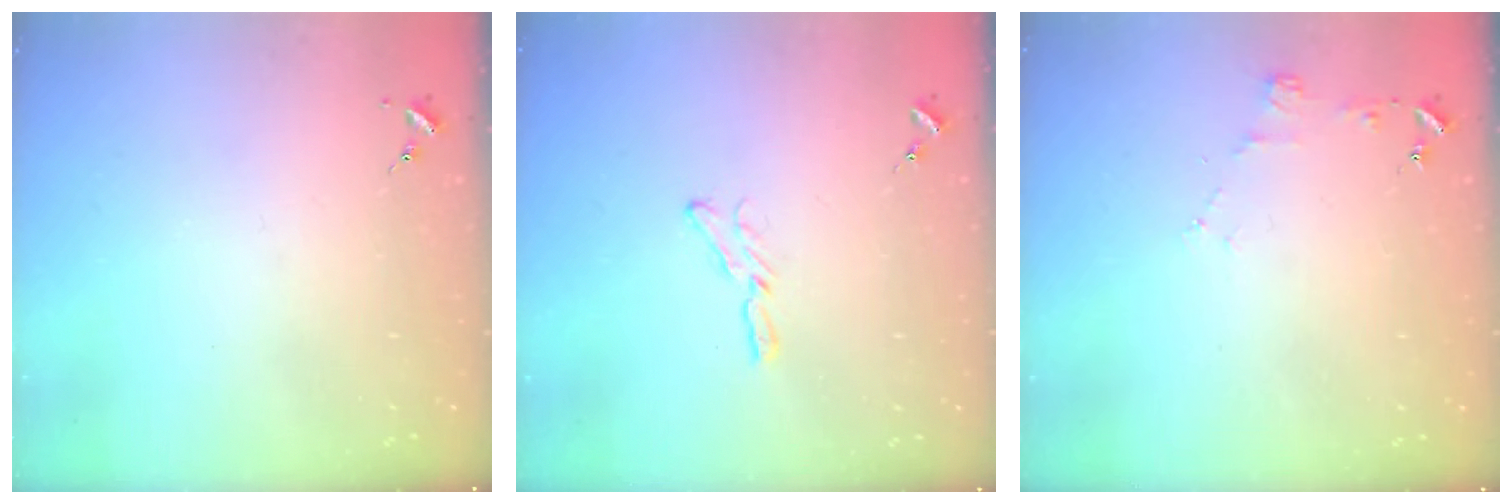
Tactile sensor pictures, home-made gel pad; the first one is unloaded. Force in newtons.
{"total": 5.6, "press": 5.6, "slide": 0.5}
{"total": 4.0, "press": 3.9, "slide": 0.5}